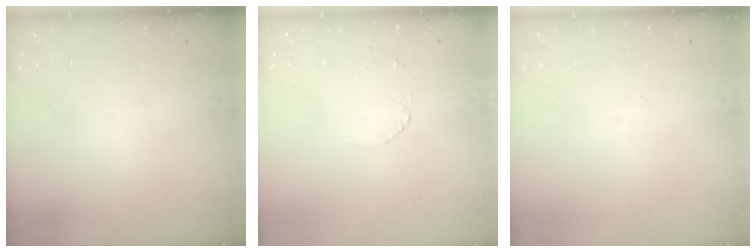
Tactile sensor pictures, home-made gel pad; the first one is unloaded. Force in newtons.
{"total": 1.6, "press": 1.6, "slide": 0.2}
{"total": 0.0}